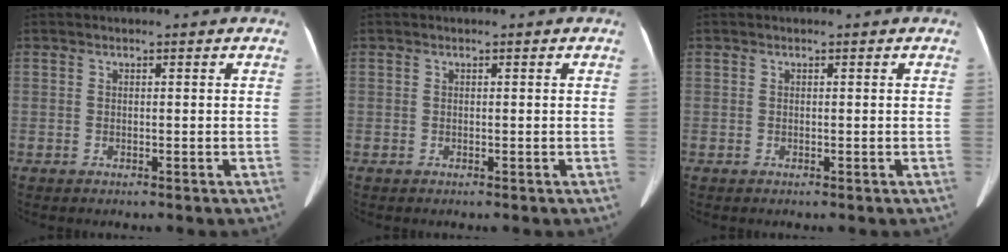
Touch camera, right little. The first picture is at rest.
{"total": 0.0}
{"total": 0.0}